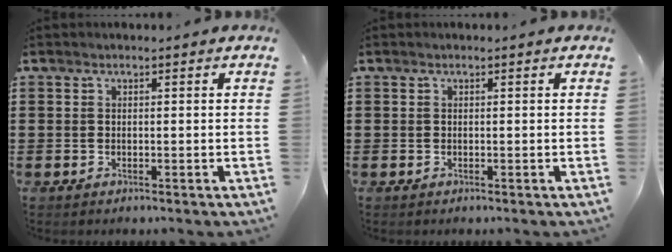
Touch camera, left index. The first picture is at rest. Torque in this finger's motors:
{"motor_torque": [-0.02, 0.13, 0.00, -0.01]}